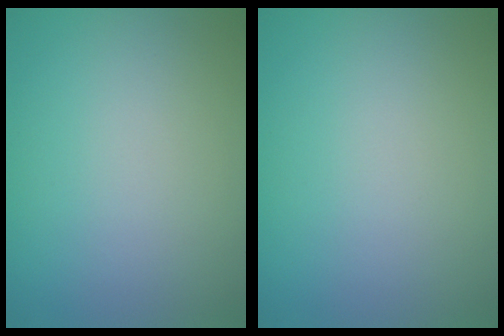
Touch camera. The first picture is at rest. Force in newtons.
{"total": 0.0}